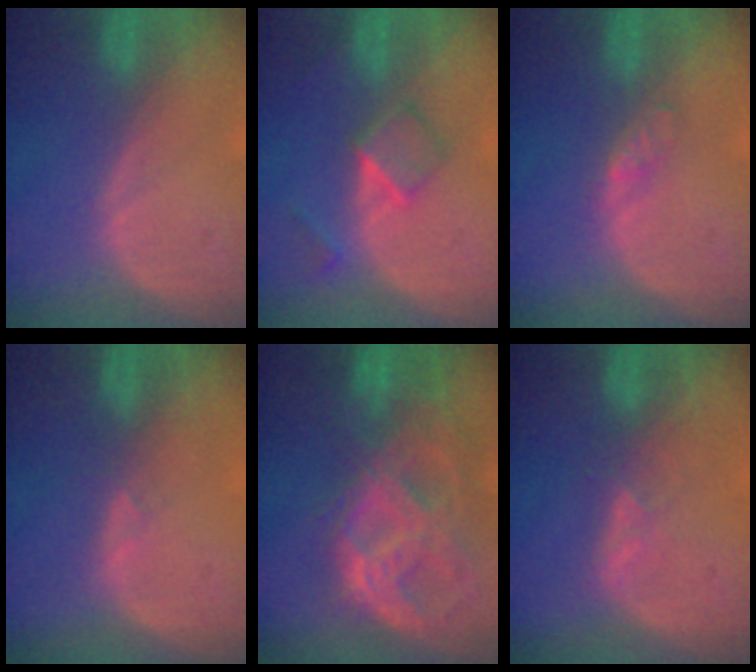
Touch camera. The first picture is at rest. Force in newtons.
{"total": 5.2, "press": 4.5, "slide": 2.6}
{"total": 2.0, "press": 2.0, "slide": 0.1}
{"total": 0.9, "press": 0.9, "slide": 0.3}
{"total": 11.3, "press": 9.6, "slide": 6.1}
{"total": 2.0, "press": 2.0, "slide": 0.3}